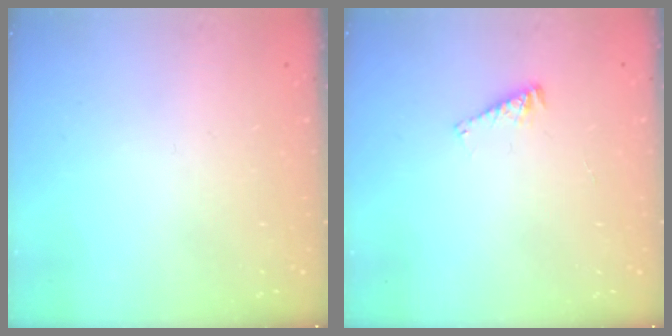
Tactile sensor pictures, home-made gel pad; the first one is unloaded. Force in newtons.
{"total": 2.6, "press": 2.6, "slide": 0.3}